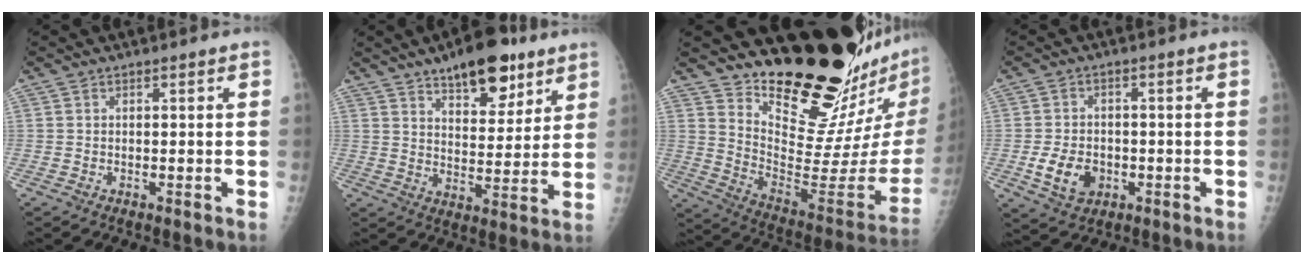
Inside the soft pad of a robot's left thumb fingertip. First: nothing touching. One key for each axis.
{"total": 14.5, "fx": 9.5, "fy": 6.4, "fz": 9.0, "tx": -0.087, "ty": -0.046, "tz": 0.142}
{"total": 24.9, "fx": 21.3, "fy": 5.0, "fz": 11.9, "tx": -0.134, "ty": -0.195, "tz": 0.309}
{"total": 6.9, "fx": -1.8, "fy": 5.2, "fz": 4.1, "tx": -0.060, "ty": 0.003, "tz": -0.024}